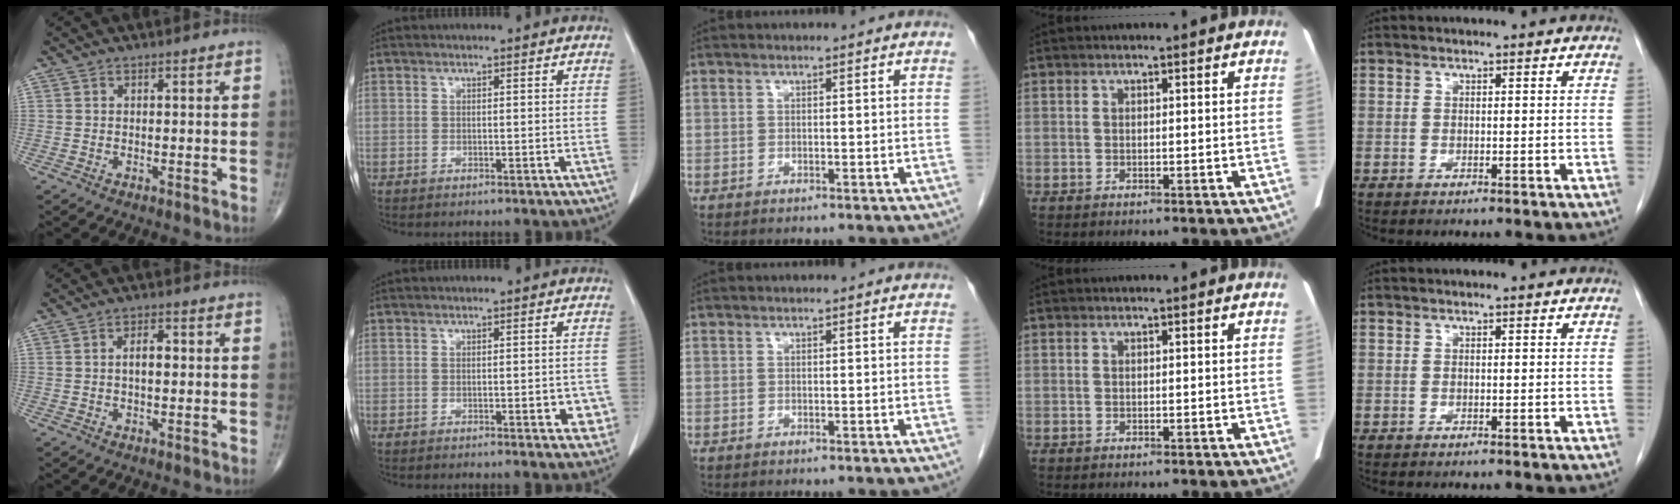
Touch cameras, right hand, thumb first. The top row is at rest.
{"thumb": {"total": 3.6, "force": [0.3, 1.8, 3.1], "torque": [-0.050, 0.008, 0.003]}, "index": {"total": 3.3, "force": [-0.9, 1.4, 2.8], "torque": [-0.018, 0.001, -0.007]}}